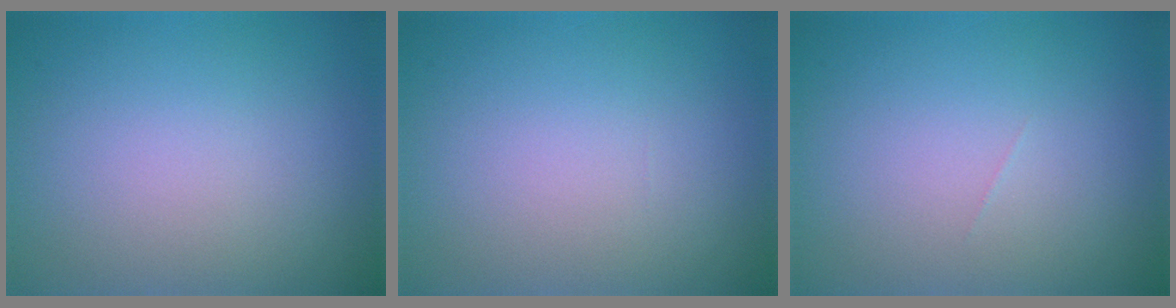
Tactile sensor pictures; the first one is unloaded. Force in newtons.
{"total": 0.0}
{"total": 0.0}